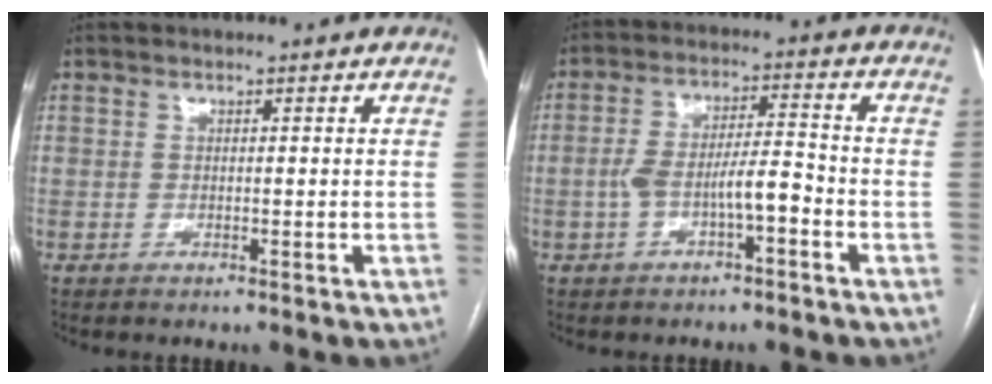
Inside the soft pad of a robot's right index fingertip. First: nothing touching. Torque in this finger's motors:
{"motor_torque": [0.22, -0.11, 0.53, 0.11]}